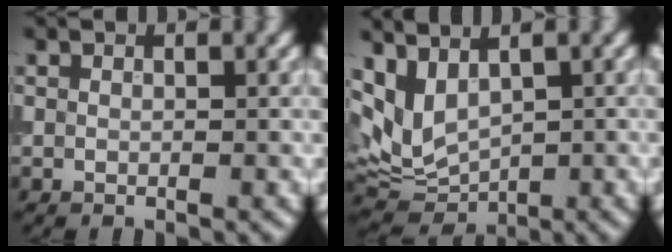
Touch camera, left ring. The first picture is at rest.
{"total": 4.8, "force": [2.0, 2.7, 3.4], "torque": [-0.080, -0.010, 0.050]}